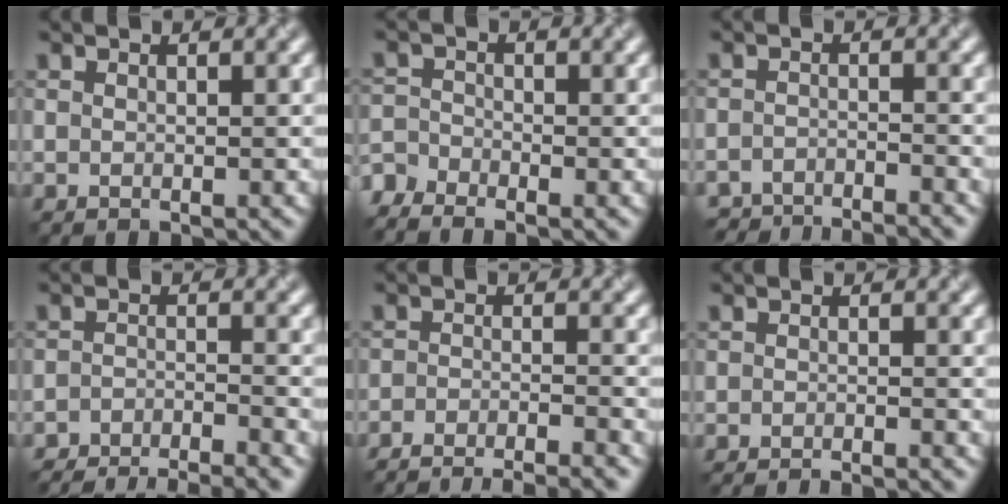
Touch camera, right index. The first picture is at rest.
{"total": 3.3, "force": [-3.0, 0.8, 0.9], "torque": [-0.028, -0.013, -0.058]}
{"total": 4.8, "force": [-4.8, 0.2, 0.4], "torque": [-0.005, -0.008, -0.075]}
{"total": 7.9, "force": [-7.4, 1.2, 2.3], "torque": [-0.036, -0.017, -0.115]}
{"total": 8.9, "force": [-8.1, 1.9, 3.1], "torque": [-0.032, -0.008, -0.110]}
{"total": 3.2, "force": [-3.0, 0.2, 1.2], "torque": [-0.013, 0.002, -0.042]}